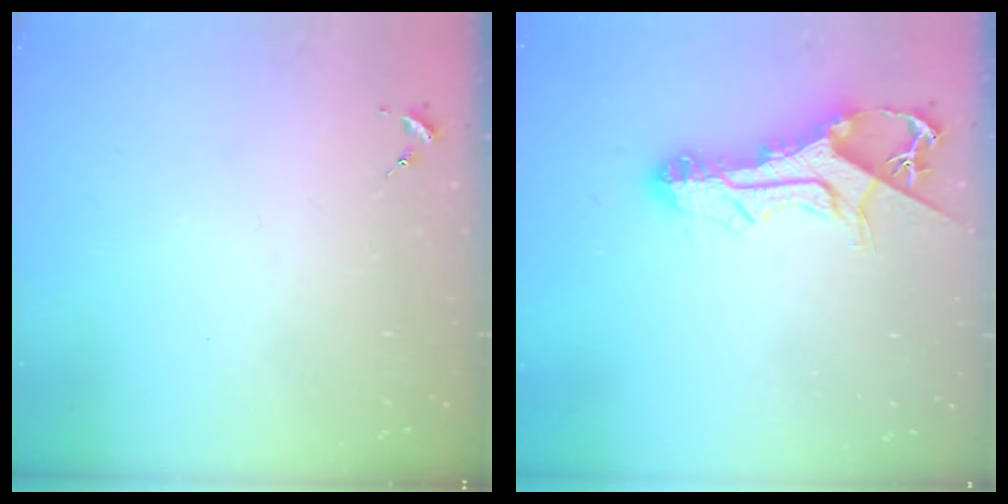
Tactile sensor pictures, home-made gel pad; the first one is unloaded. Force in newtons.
{"total": 13.4, "press": 13.3, "slide": 1.3}